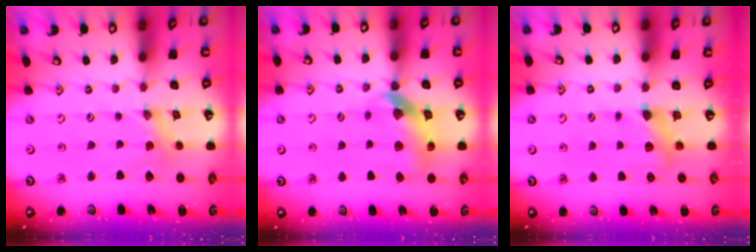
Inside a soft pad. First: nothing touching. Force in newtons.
{"total": 10.3, "press": 10.1, "slide": 1.6}
{"total": 5.6, "press": 5.6, "slide": 0.4}